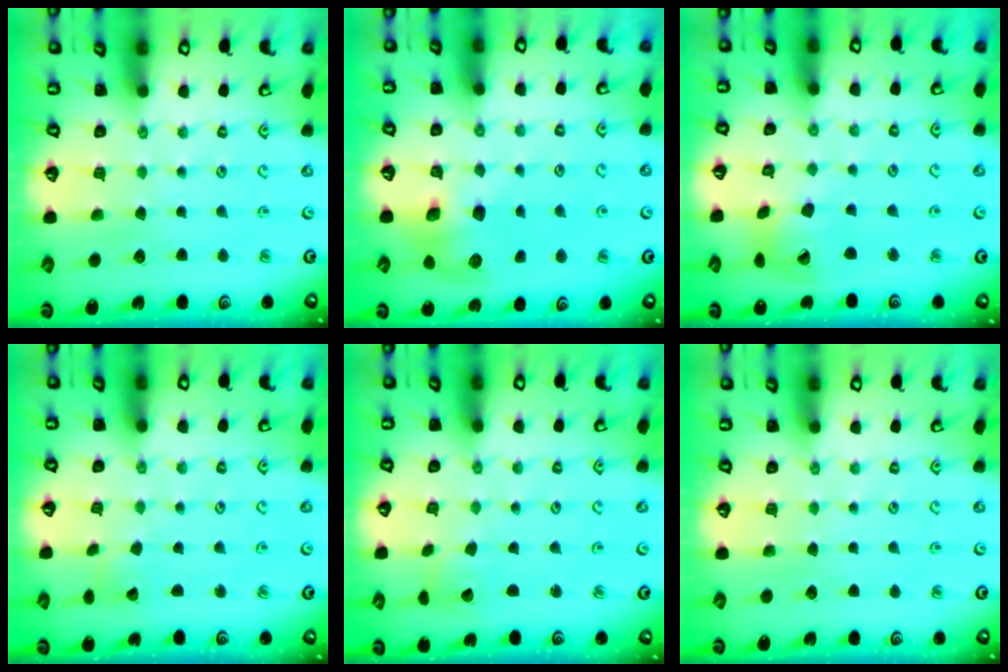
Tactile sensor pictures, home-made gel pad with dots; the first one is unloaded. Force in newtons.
{"total": 7.5, "press": 7.5, "slide": 0.4}
{"total": 13.5, "press": 13.4, "slide": 1.7}
{"total": 2.4, "press": 2.4, "slide": 0.2}
{"total": 3.4, "press": 3.3, "slide": 0.2}
{"total": 0.0}